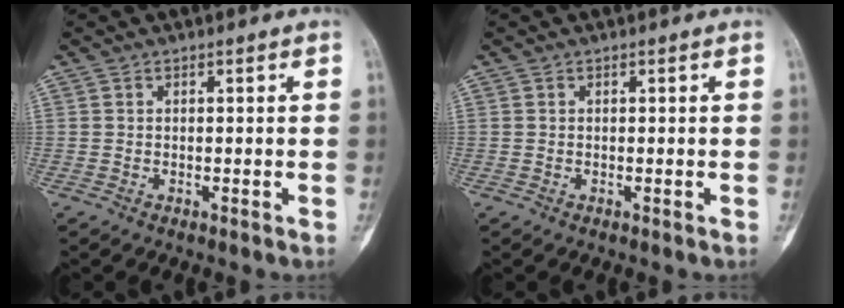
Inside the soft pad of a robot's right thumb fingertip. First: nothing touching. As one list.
[{"total": 0.0}]